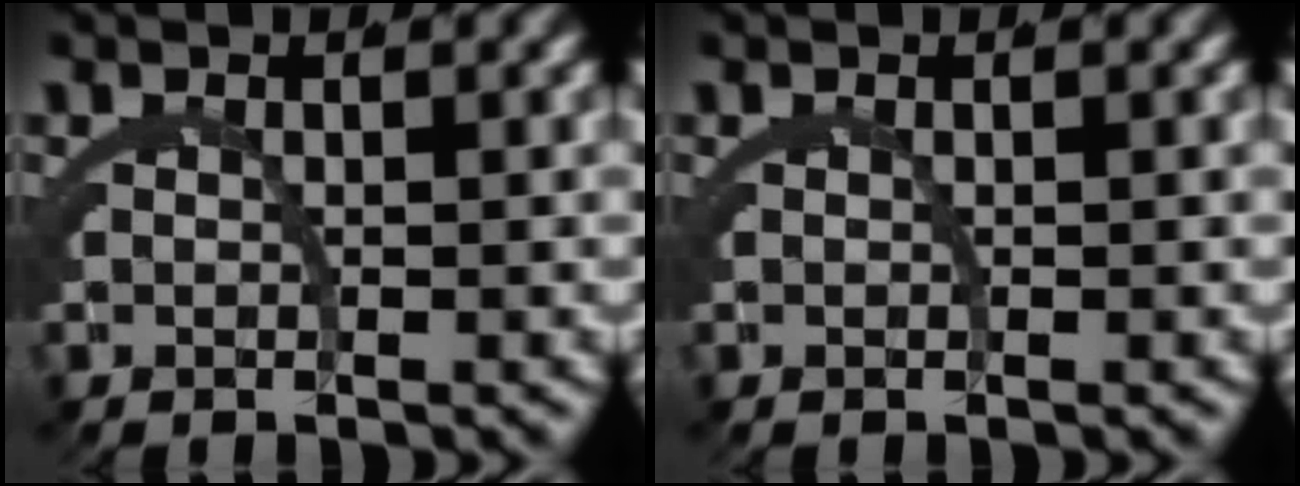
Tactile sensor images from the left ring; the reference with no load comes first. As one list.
[{"total": 0.0}]